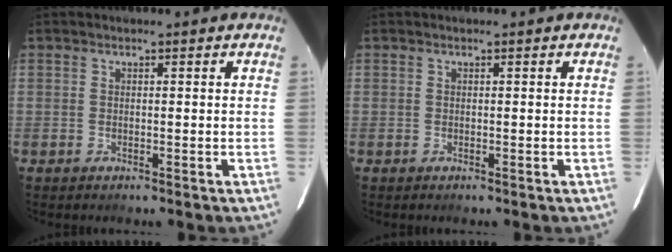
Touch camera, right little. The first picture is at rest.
{"total": 0.0}